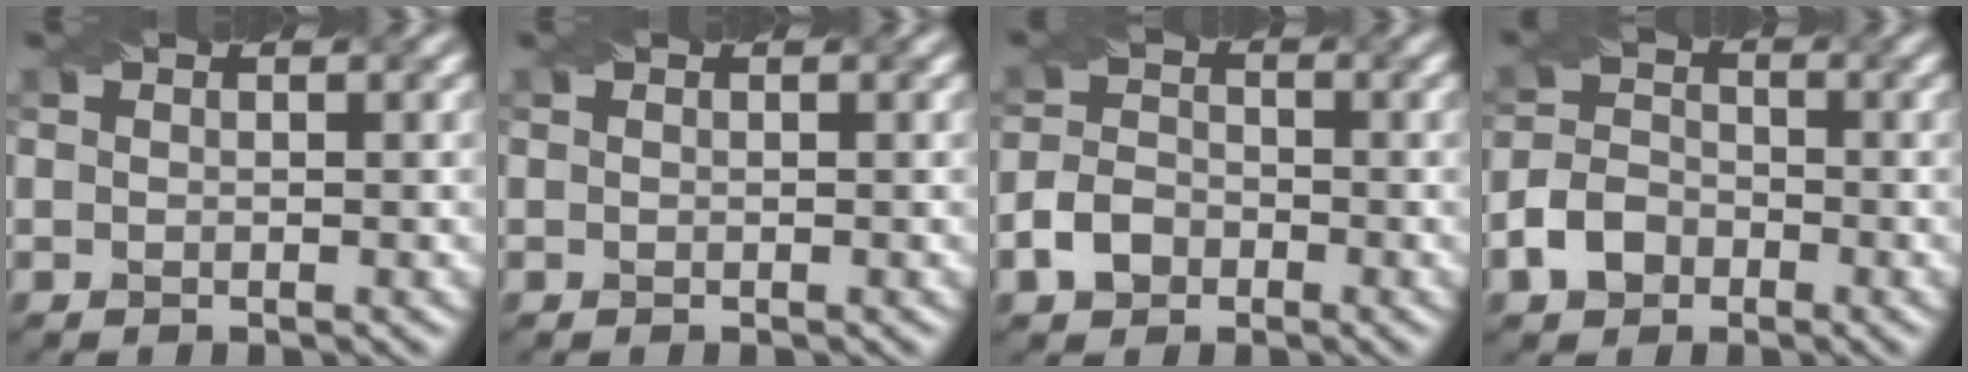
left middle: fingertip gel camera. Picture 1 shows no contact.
{"total": 0.0}
{"total": 3.2, "force": [-1.6, 2.4, 1.4], "torque": [-0.028, 0.001, -0.035]}
{"total": 3.7, "force": [-2.0, 2.8, 1.5], "torque": [-0.032, 0.002, -0.041]}